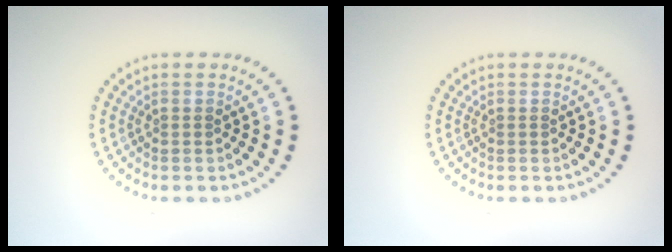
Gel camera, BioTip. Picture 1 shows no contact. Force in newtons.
{"total": 0.0}